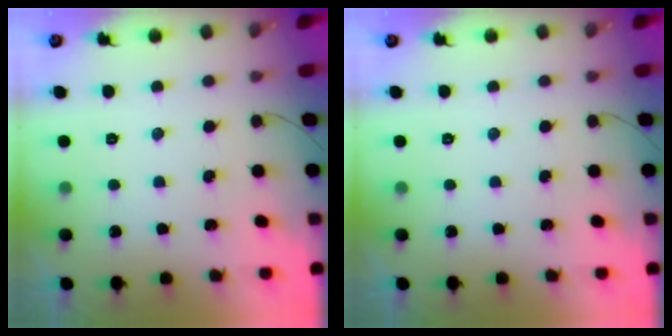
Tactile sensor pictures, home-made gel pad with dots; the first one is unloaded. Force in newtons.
{"total": 0.0}